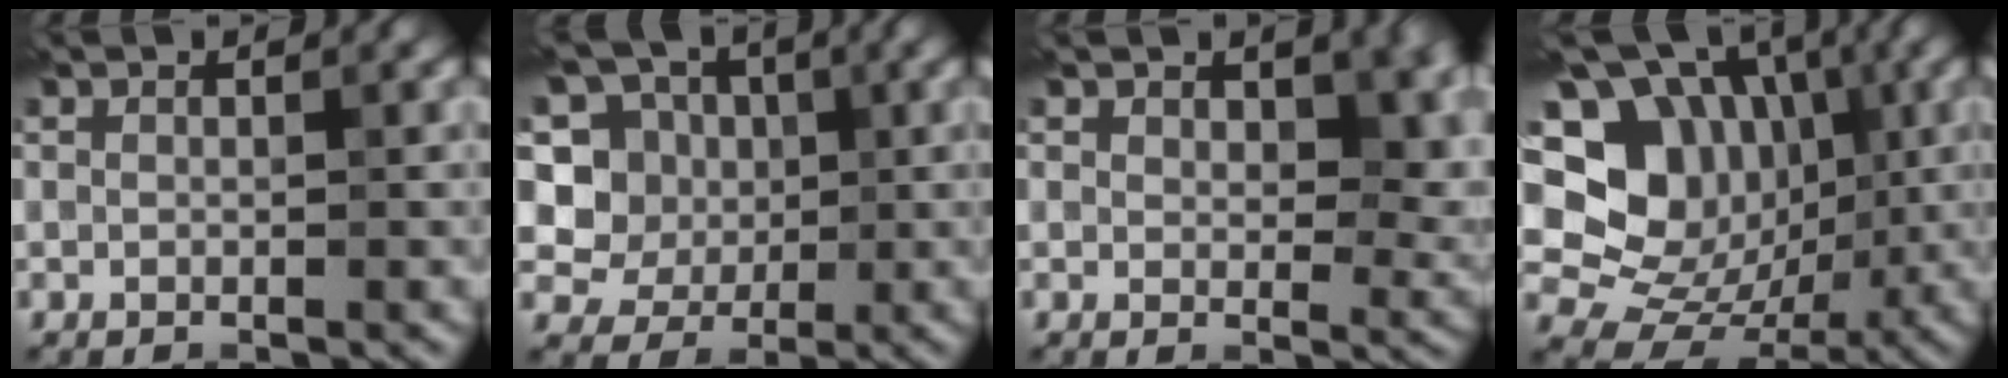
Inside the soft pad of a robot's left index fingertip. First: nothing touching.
{"total": 6.5, "force": [2.4, 5.5, 2.6], "torque": [-0.051, 0.017, 0.022]}
{"total": 6.7, "force": [1.8, 3.9, 5.1], "torque": [-0.064, 0.002, 0.026]}
{"total": 16.3, "force": [4.1, 13.7, 8.0], "torque": [-0.172, 0.058, 0.064]}